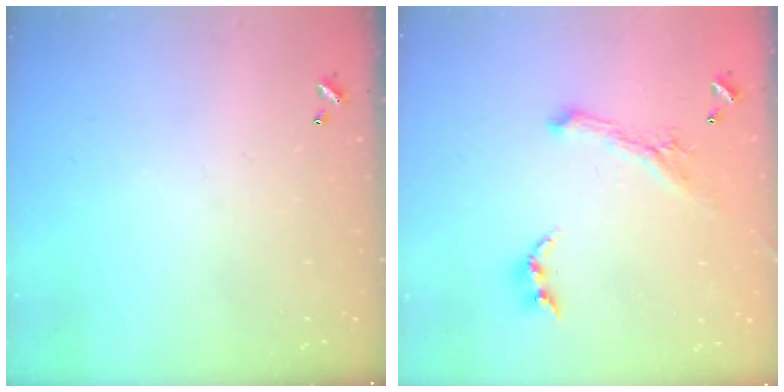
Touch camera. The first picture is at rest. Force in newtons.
{"total": 0.8, "press": 0.8, "slide": 0.2}